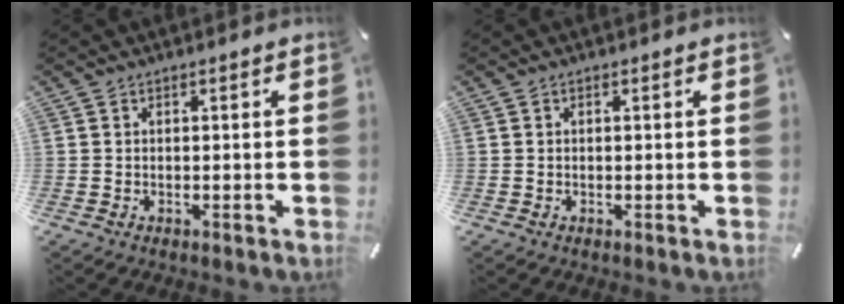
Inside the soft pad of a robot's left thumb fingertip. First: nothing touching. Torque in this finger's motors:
{"motor_torque": [-0.22, -0.45, -0.14, 0.25, -0.02]}